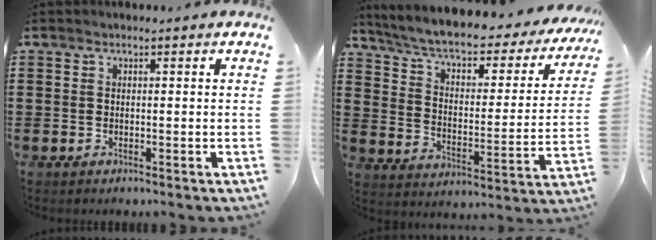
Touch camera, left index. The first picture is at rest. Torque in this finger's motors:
{"motor_torque": [2.14, 0.00, 0.20, -0.07]}